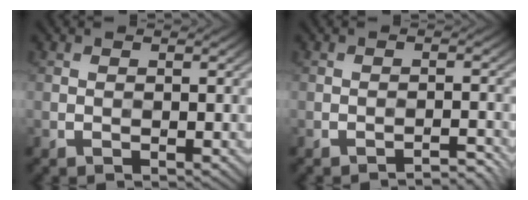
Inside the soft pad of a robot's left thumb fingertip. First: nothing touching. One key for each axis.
{"total": 2.1, "fx": -2.0, "fy": 0.1, "fz": 0.9, "tx": -0.005, "ty": 0.011, "tz": -0.031}